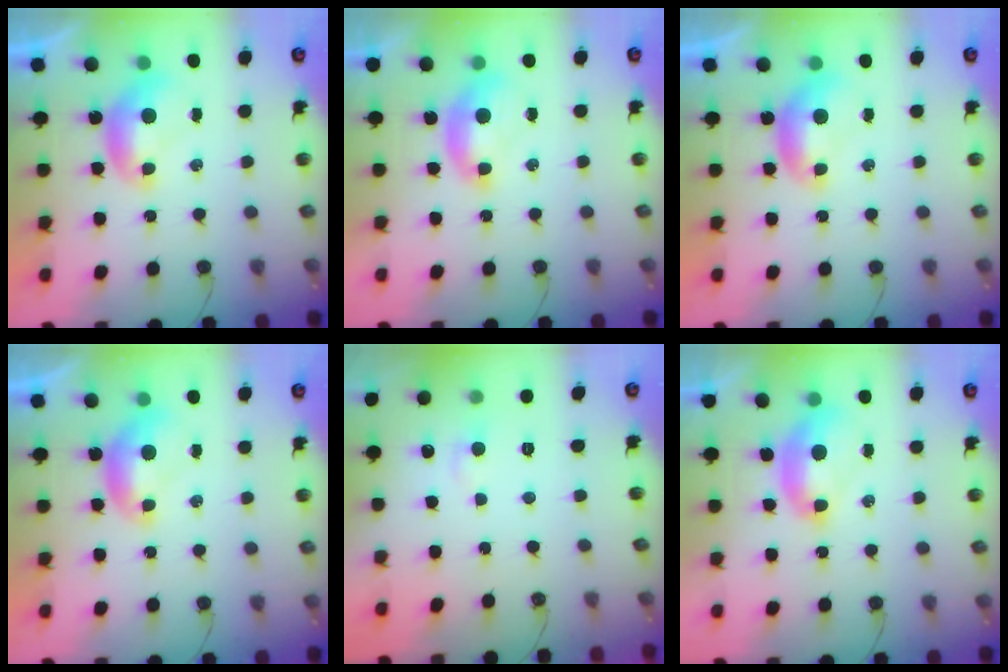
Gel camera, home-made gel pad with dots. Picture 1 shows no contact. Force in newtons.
{"total": 1.5, "press": 1.3, "slide": 0.7}
{"total": 0.0}
{"total": 0.0}
{"total": 0.9, "press": 0.5, "slide": 0.8}
{"total": 2.4, "press": 2.4, "slide": 0.6}